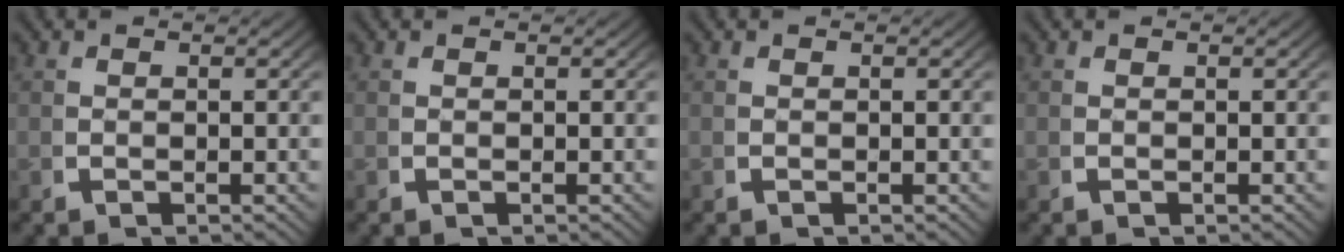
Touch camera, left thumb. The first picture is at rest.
{"total": 0.0}
{"total": 0.0}
{"total": 0.0}